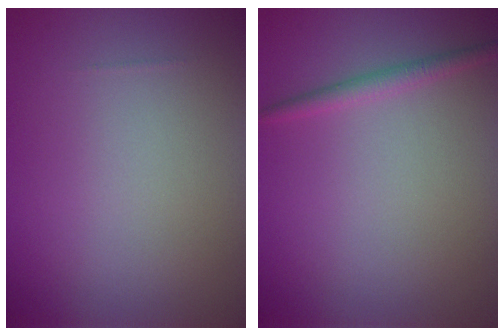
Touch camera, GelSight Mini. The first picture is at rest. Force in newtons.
{"total": 1.4, "press": 1.4, "slide": 0.1}